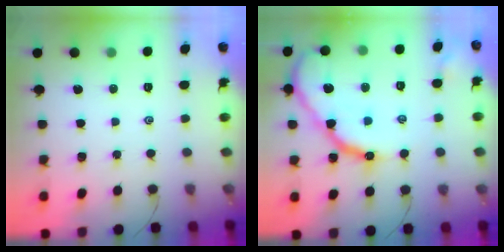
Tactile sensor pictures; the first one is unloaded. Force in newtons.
{"total": 16.2, "press": 16.2, "slide": 1.1}